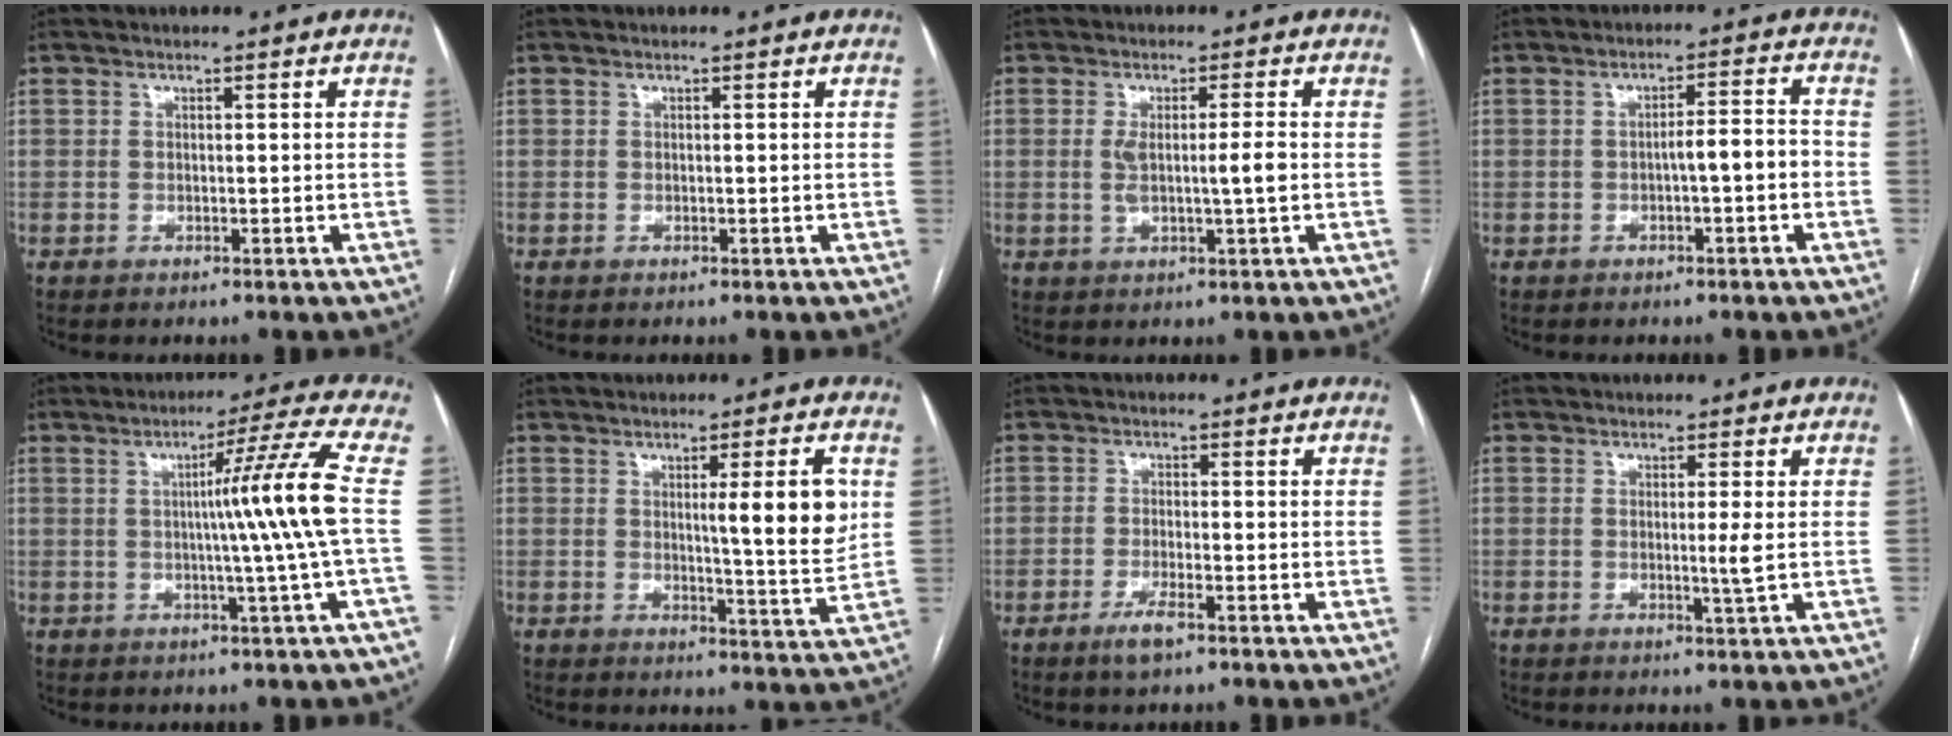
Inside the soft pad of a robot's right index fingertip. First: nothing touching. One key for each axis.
{"total": 0.0}
{"total": 4.5, "fx": -0.2, "fy": 0.0, "fz": 4.5, "tx": -0.083, "ty": -0.001, "tz": 0.001}
{"total": 4.1, "fx": -1.2, "fy": 0.5, "fz": 3.9, "tx": -0.055, "ty": 0.016, "tz": -0.016}
{"total": 9.9, "fx": 0.1, "fy": -3.3, "fz": 9.4, "tx": -0.138, "ty": 0.000, "tz": 0.009}
{"total": 8.1, "fx": 1.9, "fy": 0.1, "fz": 7.9, "tx": -0.107, "ty": -0.015, "tz": 0.023}
{"total": 3.2, "fx": -2.0, "fy": 0.4, "fz": 2.4, "tx": -0.050, "ty": -0.004, "tz": -0.038}
{"total": 2.1, "fx": 0.0, "fy": -0.6, "fz": 2.0, "tx": -0.033, "ty": -0.006, "tz": -0.002}